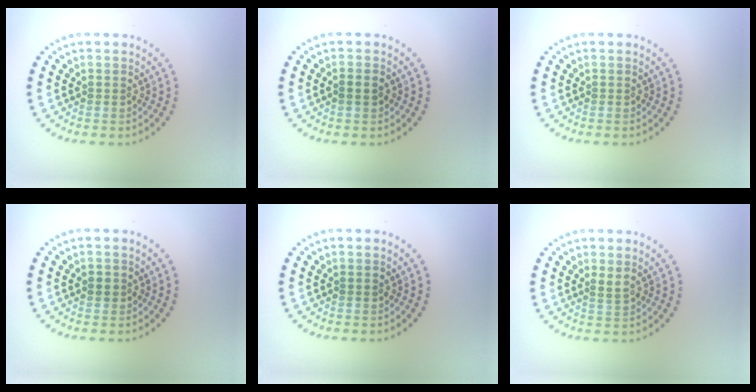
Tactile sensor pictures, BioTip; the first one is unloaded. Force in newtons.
{"total": 1.2, "press": 1.1, "slide": 0.4}
{"total": 0.0}
{"total": 0.9, "press": 0.8, "slide": 0.3}
{"total": 0.5, "press": 0.5, "slide": 0.1}
{"total": 1.0, "press": 0.8, "slide": 0.5}